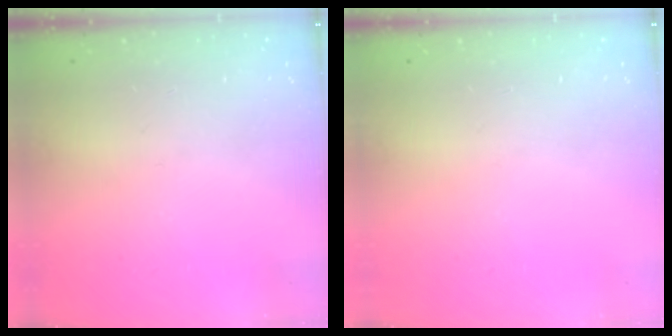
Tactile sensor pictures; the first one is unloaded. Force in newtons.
{"total": 0.0}